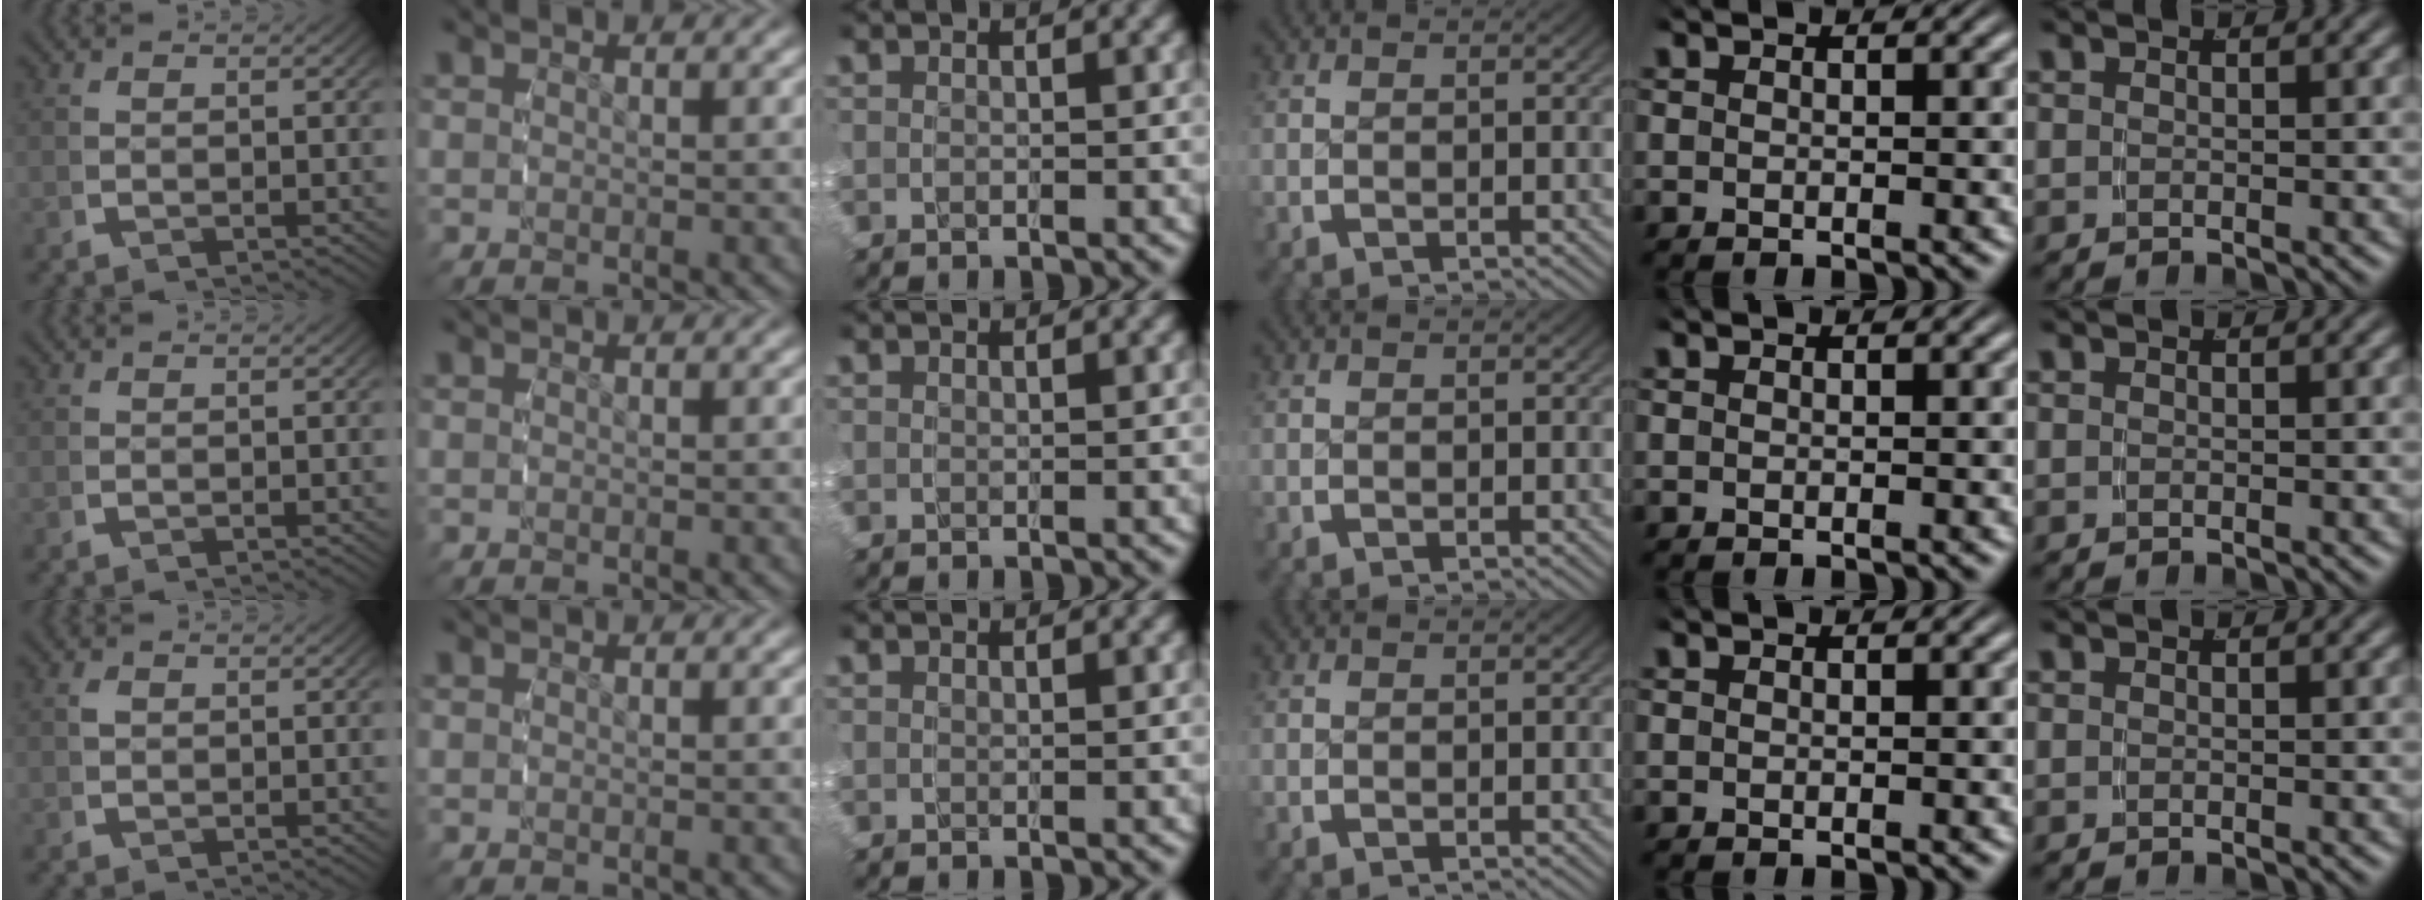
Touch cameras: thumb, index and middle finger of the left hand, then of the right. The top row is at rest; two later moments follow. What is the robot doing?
{"motion": "grasp_and_lifting", "object": "ribbon"}